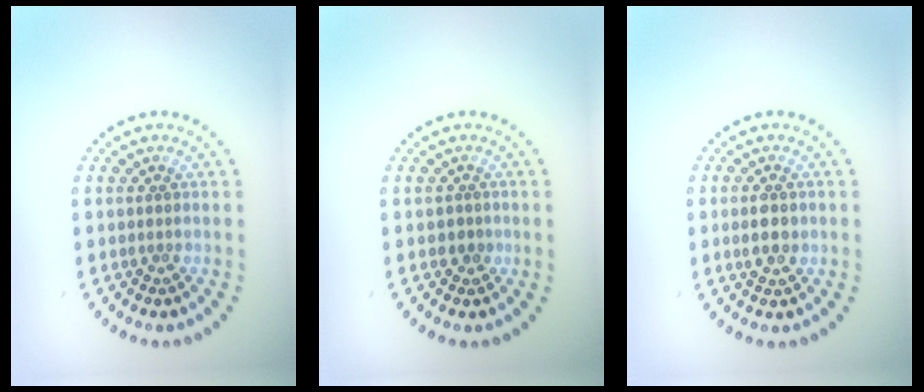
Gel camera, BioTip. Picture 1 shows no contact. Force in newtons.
{"total": 0.8, "press": 0.6, "slide": 0.5}
{"total": 2.0, "press": 1.9, "slide": 0.3}